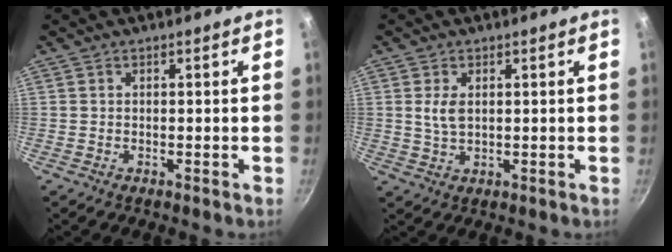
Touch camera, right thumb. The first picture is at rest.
{"total": 3.6, "force": [0.9, 2.1, 2.8], "torque": [-0.048, -0.006, 0.020]}